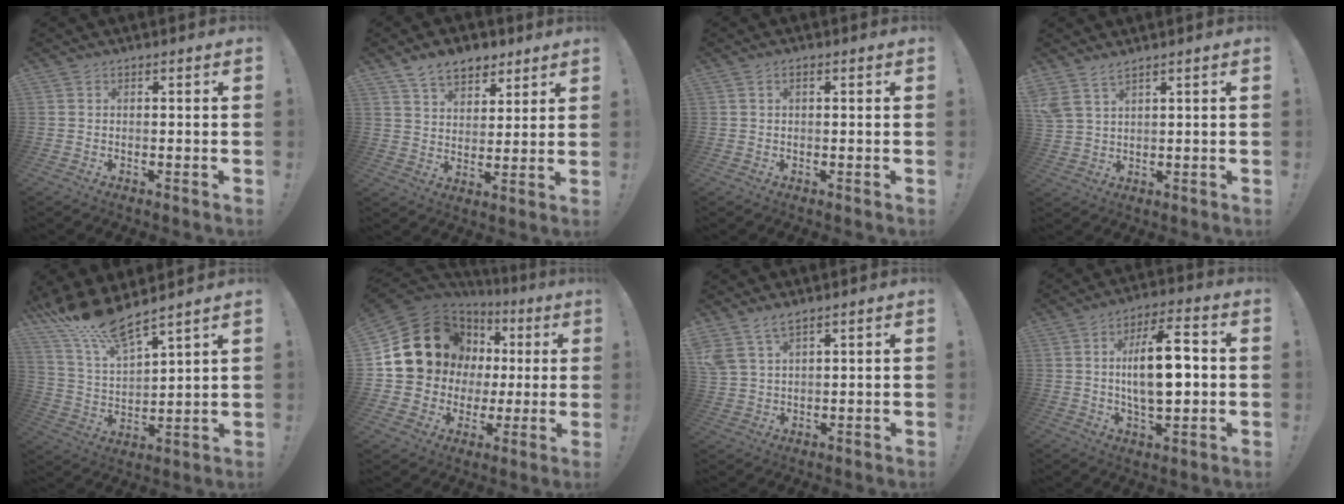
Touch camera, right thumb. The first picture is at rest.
{"total": 9.9, "force": [6.8, 6.1, 3.9], "torque": [-0.059, -0.035, 0.131]}
{"total": 1.0, "force": [0.2, 0.5, 0.9], "torque": [-0.018, 0.002, 0.003]}
{"total": 5.0, "force": [4.0, 1.4, 2.8], "torque": [-0.067, -0.013, 0.079]}
{"total": 13.8, "force": [12.2, 2.0, 6.1], "torque": [-0.141, -0.092, 0.221]}
{"total": 17.0, "force": [6.8, 13.6, 7.6], "torque": [-0.120, -0.035, 0.158]}
{"total": 6.1, "force": [4.7, 2.4, 3.1], "torque": [-0.068, -0.015, 0.093]}
{"total": 14.9, "force": [0.6, 6.4, 13.4], "torque": [-0.226, 0.005, 0.004]}